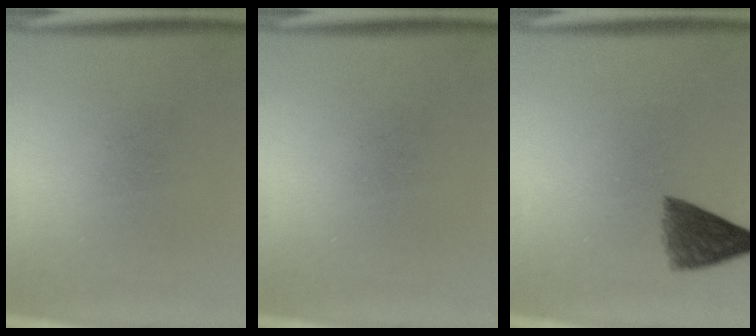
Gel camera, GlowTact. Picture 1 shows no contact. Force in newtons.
{"total": 0.0}
{"total": 6.0}